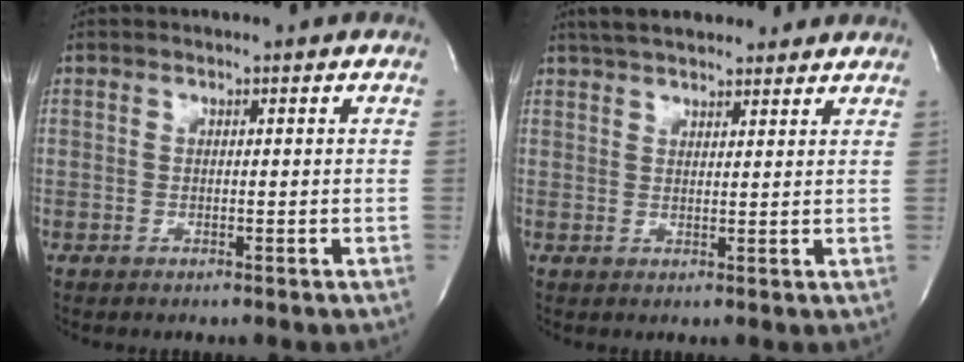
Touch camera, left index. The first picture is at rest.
{"total": 11.8, "force": [10.0, 3.4, 5.2], "torque": [-0.072, 0.035, 0.141]}